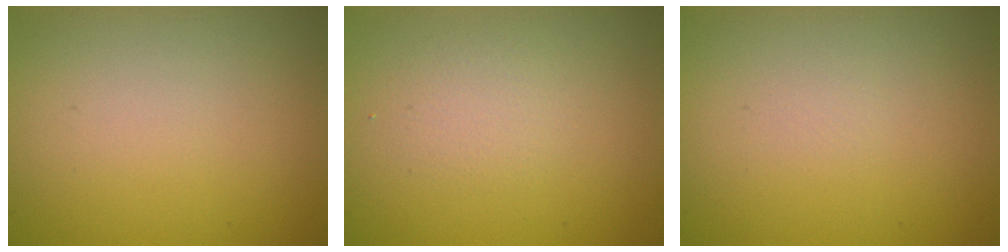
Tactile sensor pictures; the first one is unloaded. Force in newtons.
{"total": 1.4, "press": 1.4, "slide": 0.0}
{"total": 0.0}